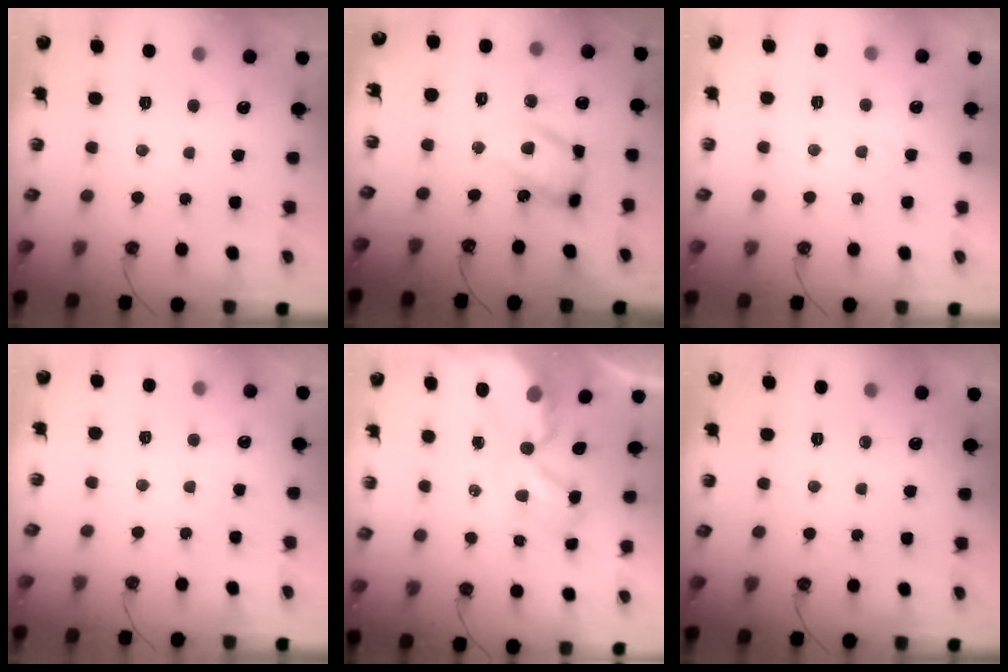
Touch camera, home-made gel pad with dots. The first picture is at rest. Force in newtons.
{"total": 16.1, "press": 16.0, "slide": 1.4}
{"total": 1.9, "press": 1.9, "slide": 0.4}
{"total": 4.0, "press": 3.9, "slide": 0.6}
{"total": 6.9, "press": 6.9, "slide": 0.5}
{"total": 0.0}